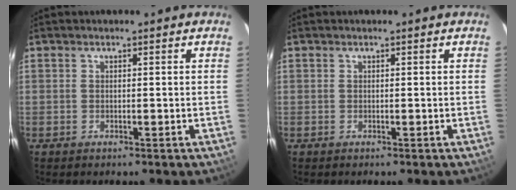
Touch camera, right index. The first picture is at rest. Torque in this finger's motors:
{"motor_torque": [-0.02, -0.02, 0.02, 0.00]}